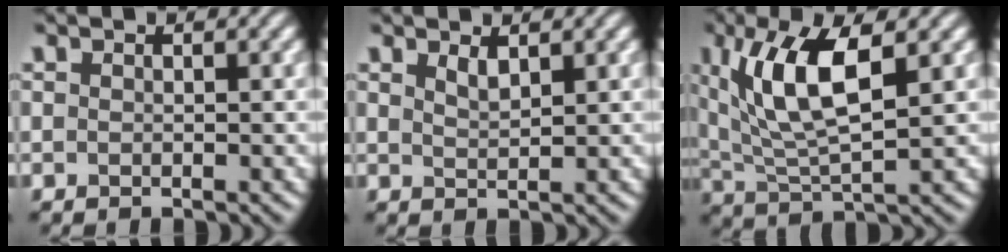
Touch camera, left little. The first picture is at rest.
{"total": 1.3, "force": [1.0, 0.3, 0.8], "torque": [-0.017, -0.001, 0.021]}
{"total": 8.2, "force": [2.7, 2.8, 7.2], "torque": [-0.146, 0.001, 0.050]}